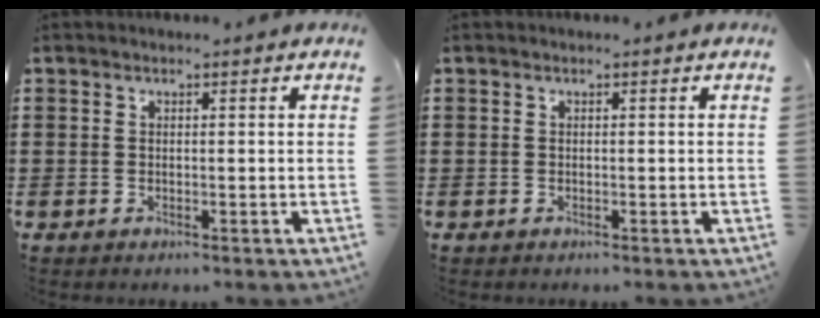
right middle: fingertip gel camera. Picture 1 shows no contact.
{"total": 0.0}